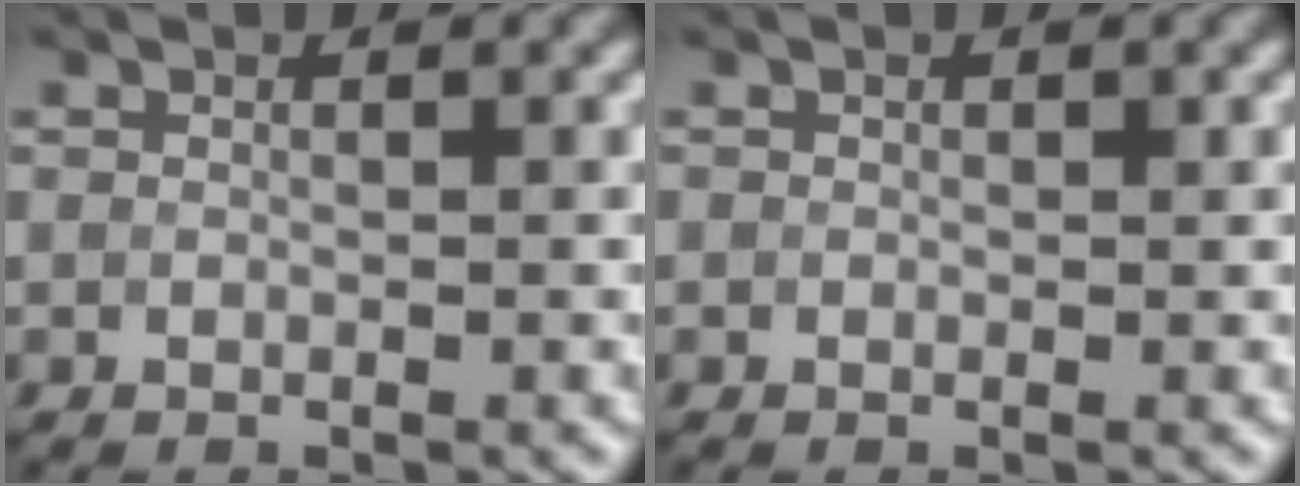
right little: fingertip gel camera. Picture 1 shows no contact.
{"total": 0.0}